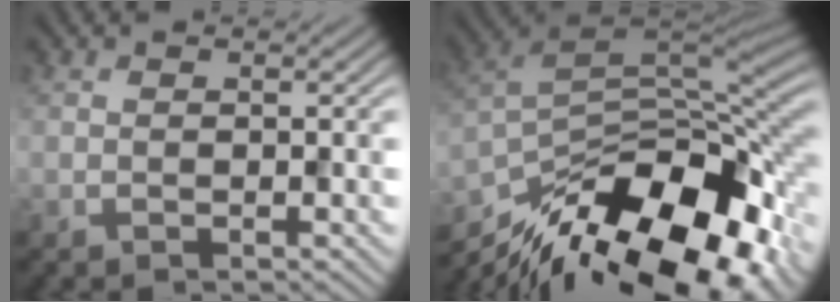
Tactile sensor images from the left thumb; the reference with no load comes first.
{"total": 17.6, "force": [-10.6, 7.2, 12.1], "torque": [-0.234, -0.024, -0.178]}